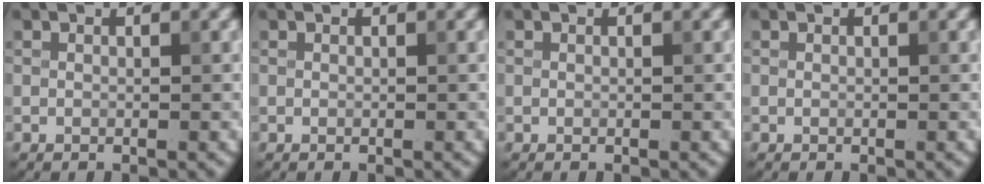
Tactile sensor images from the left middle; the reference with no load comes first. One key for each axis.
{"total": 0.0}
{"total": 0.0}
{"total": 0.0}